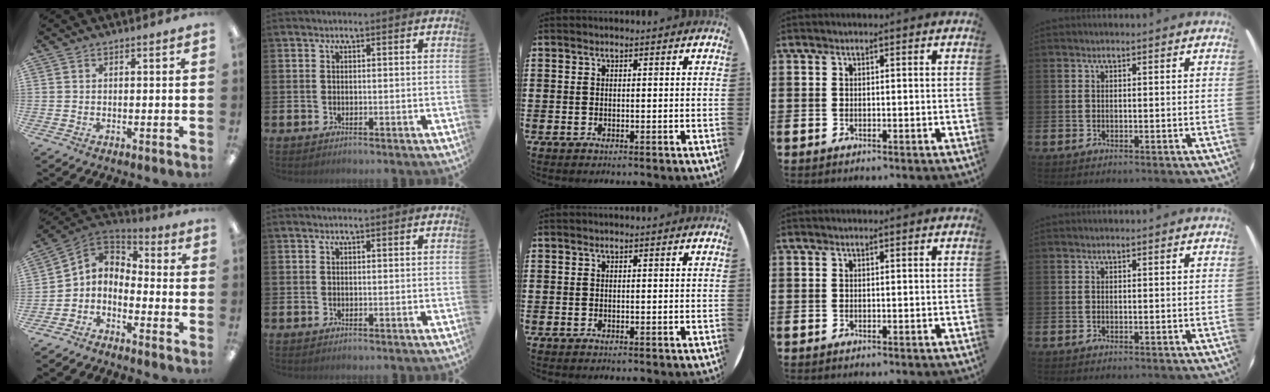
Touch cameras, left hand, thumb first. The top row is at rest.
{"thumb": {"total": 5.6, "force": [-2.4, 4.5, 2.2], "torque": [-0.043, 0.018, -0.044]}}